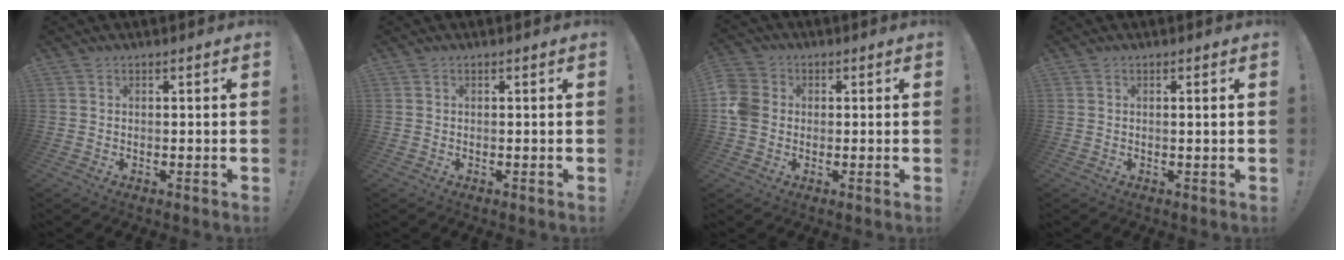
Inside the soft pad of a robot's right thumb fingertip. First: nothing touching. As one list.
[{"total": 0.0}, {"total": 7.2, "force": [-0.4, 6.2, 3.8], "torque": [-0.081, 0.012, -0.005]}, {"total": 1.2, "force": [0.4, -0.3, 1.1], "torque": [-0.015, -0.003, 0.005]}]